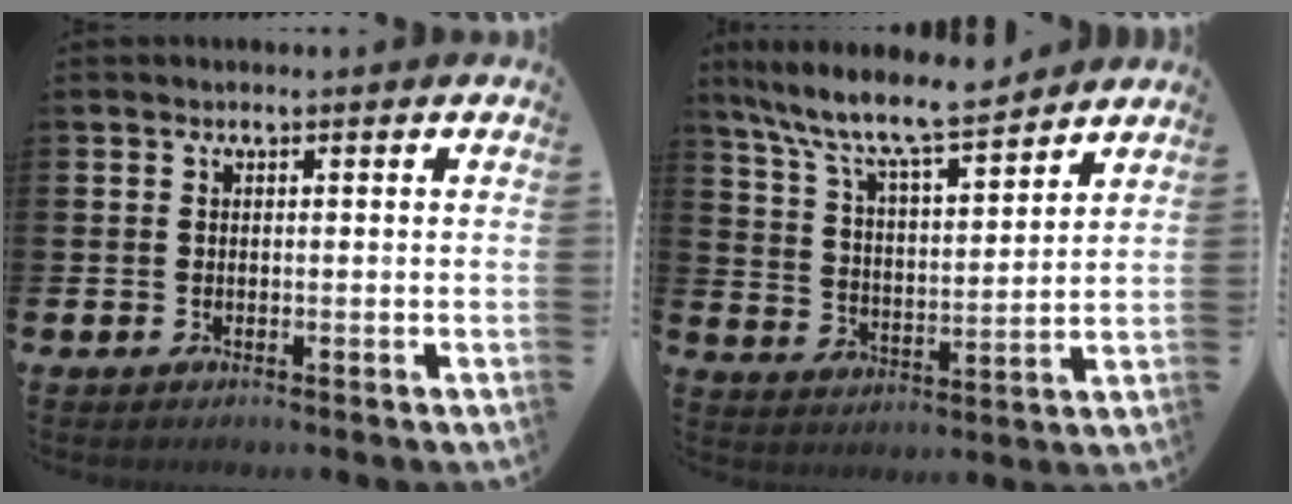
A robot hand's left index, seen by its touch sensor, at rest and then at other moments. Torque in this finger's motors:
{"motor_torque": [1.08, -1.06, 0.94, 0.21]}